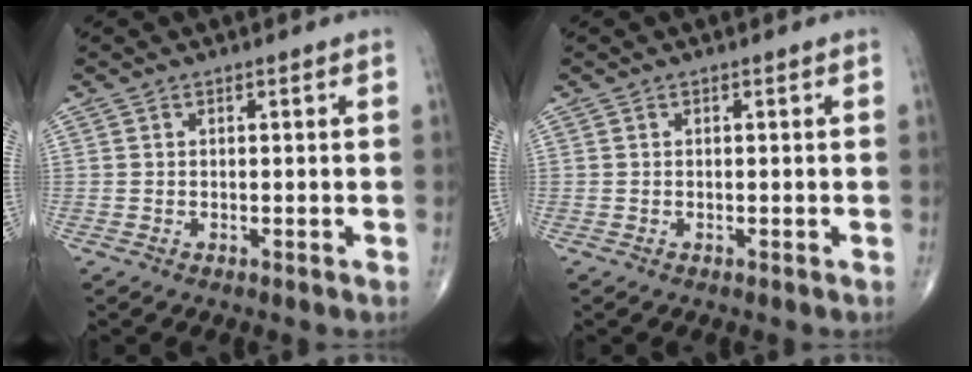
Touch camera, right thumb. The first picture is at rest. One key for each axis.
{"total": 0.0}